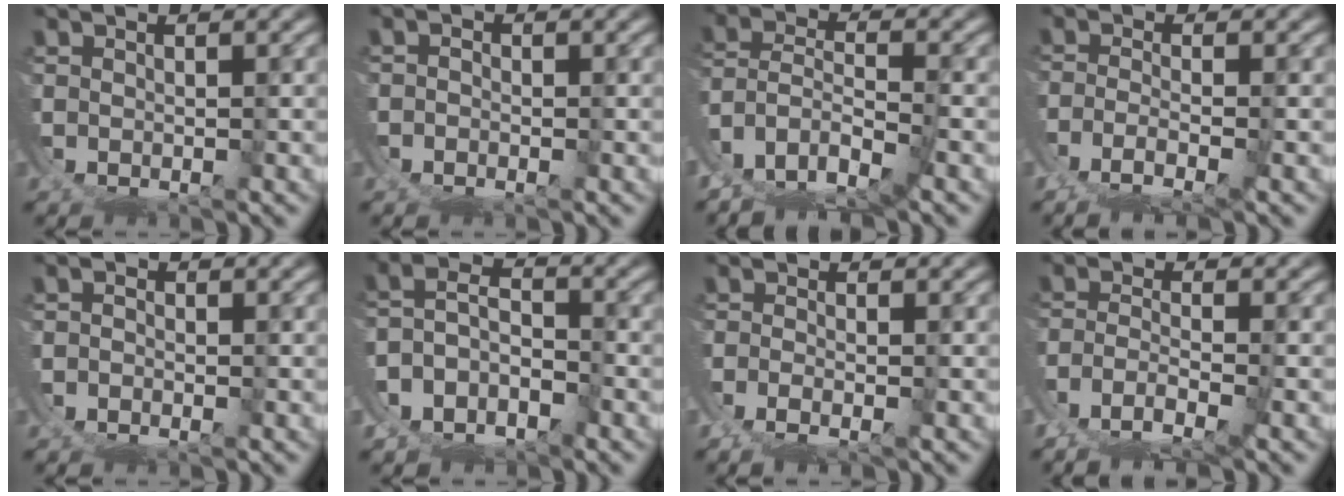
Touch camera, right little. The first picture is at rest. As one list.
[{"total": 1.9, "force": [-1.1, 1.5, 0.4], "torque": [-0.011, -0.010, -0.016]}, {"total": 4.1, "force": [-0.9, 2.7, 3.0], "torque": [-0.071, -0.031, -0.002]}, {"total": 2.2, "force": [-1.0, -0.7, 1.8], "torque": [-0.040, -0.013, -0.008]}, {"total": 2.4, "force": [-1.4, 1.9, 0.6], "torque": [-0.012, -0.010, -0.023]}, {"total": 9.7, "force": [-3.1, 8.9, 2.4], "torque": [-0.091, -0.038, -0.059]}, {"total": 1.7, "force": [-0.9, -1.1, 0.9], "torque": [-0.017, -0.008, -0.010]}, {"total": 2.5, "force": [-1.6, -0.1, 1.9], "torque": [-0.049, -0.023, -0.013]}]